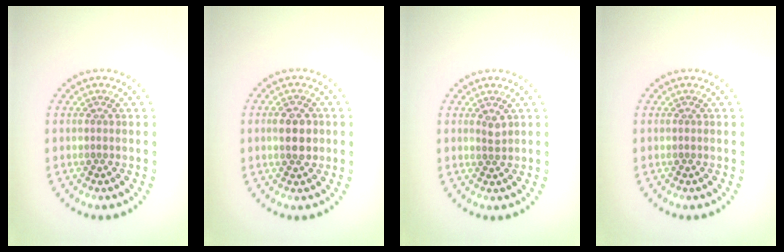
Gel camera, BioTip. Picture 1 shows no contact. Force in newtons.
{"total": 2.9, "press": 2.9, "slide": 0.1}
{"total": 0.9, "press": 0.7, "slide": 0.6}
{"total": 0.0}